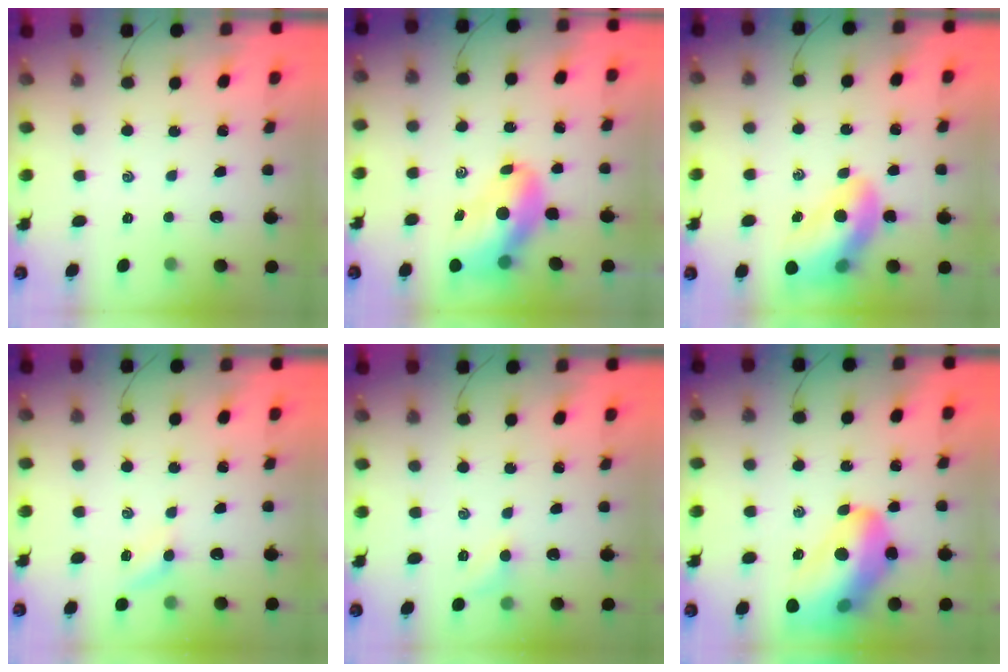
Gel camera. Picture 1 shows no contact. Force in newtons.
{"total": 10.4, "press": 9.9, "slide": 3.0}
{"total": 14.0, "press": 13.5, "slide": 3.8}
{"total": 5.3, "press": 5.1, "slide": 1.6}
{"total": 6.1, "press": 5.8, "slide": 2.0}
{"total": 21.2, "press": 21.0, "slide": 3.3}